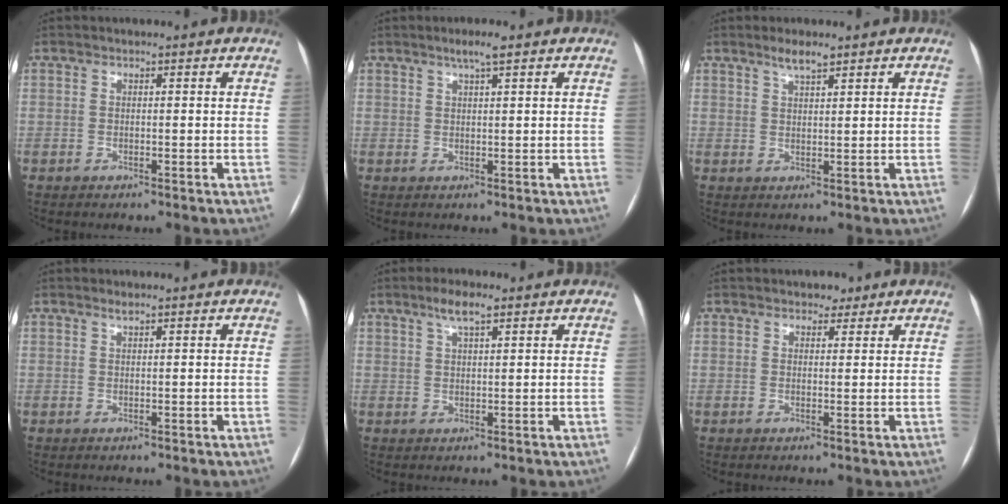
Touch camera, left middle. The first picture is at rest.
{"total": 2.5, "force": [1.6, 0.0, 2.0], "torque": [-0.040, 0.004, 0.030]}
{"total": 2.8, "force": [2.2, 0.4, 1.7], "torque": [-0.037, 0.003, 0.041]}
{"total": 0.6, "force": [0.5, 0.0, 0.3], "torque": [-0.010, 0.001, 0.013]}
{"total": 3.6, "force": [2.3, 0.6, 2.7], "torque": [-0.055, 0.009, 0.044]}
{"total": 2.2, "force": [1.6, 1.3, 0.7], "torque": [-0.007, 0.004, 0.020]}